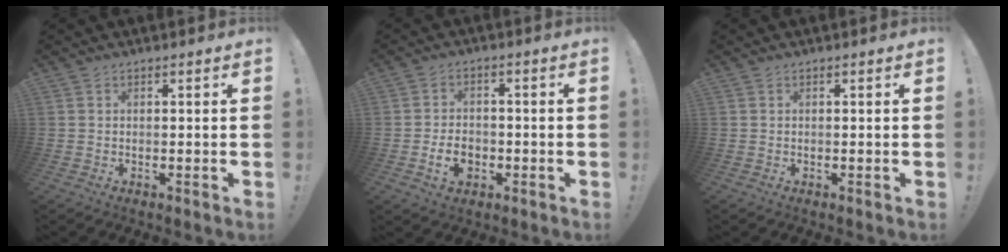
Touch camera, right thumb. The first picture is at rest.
{"total": 6.8, "force": [-2.4, 4.9, 4.0], "torque": [-0.068, 0.008, -0.041]}
{"total": 0.0}